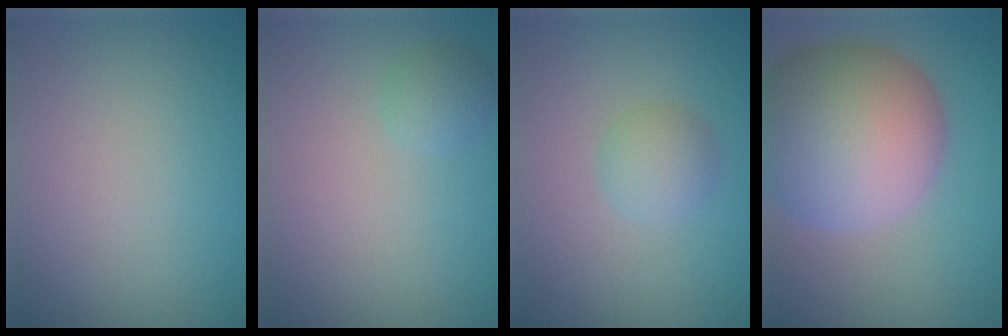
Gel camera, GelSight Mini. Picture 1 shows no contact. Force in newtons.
{"total": 1.5, "press": 1.5, "slide": 0.1}
{"total": 2.0, "press": 2.0, "slide": 0.0}
{"total": 13.0, "press": 12.9, "slide": 0.7}